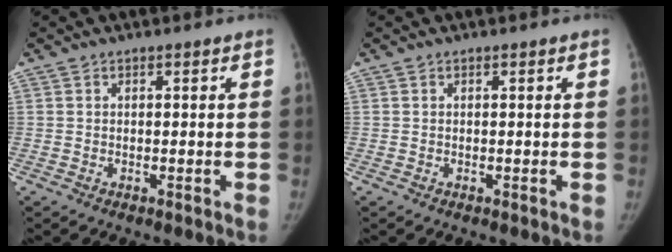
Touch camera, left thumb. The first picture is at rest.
{"total": 0.0}